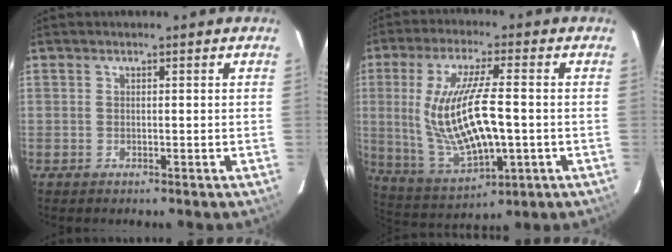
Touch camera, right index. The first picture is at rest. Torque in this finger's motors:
{"motor_torque": [1.48, 0.06, 1.05, 0.20]}